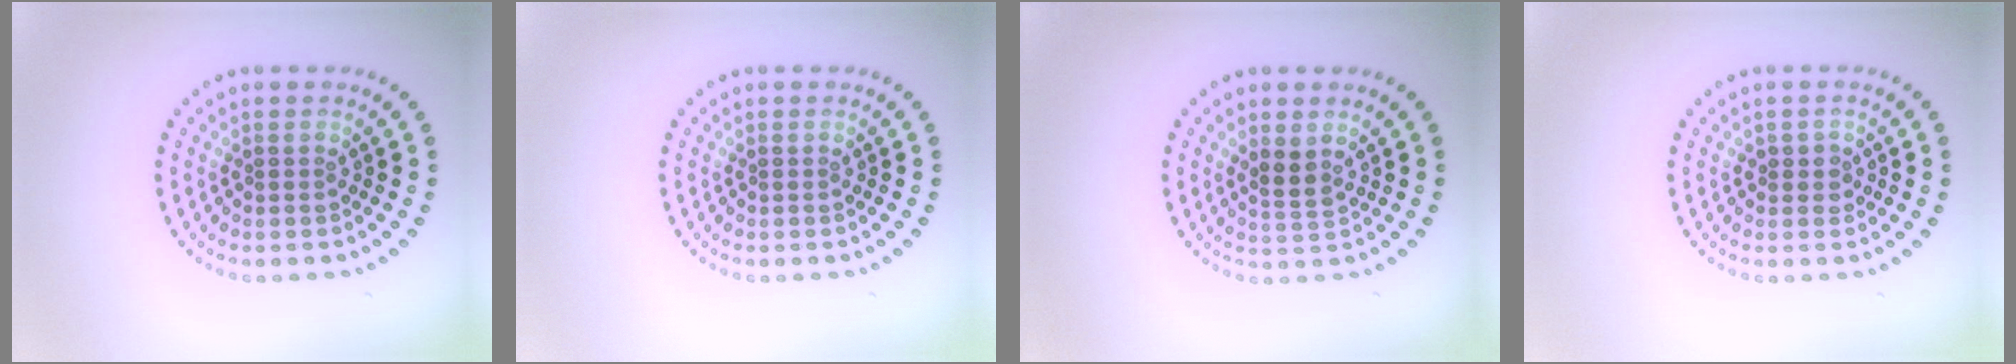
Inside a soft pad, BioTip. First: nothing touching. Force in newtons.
{"total": 0.0}
{"total": 1.9, "press": 1.6, "slide": 1.1}
{"total": 1.1, "press": 1.1, "slide": 0.4}